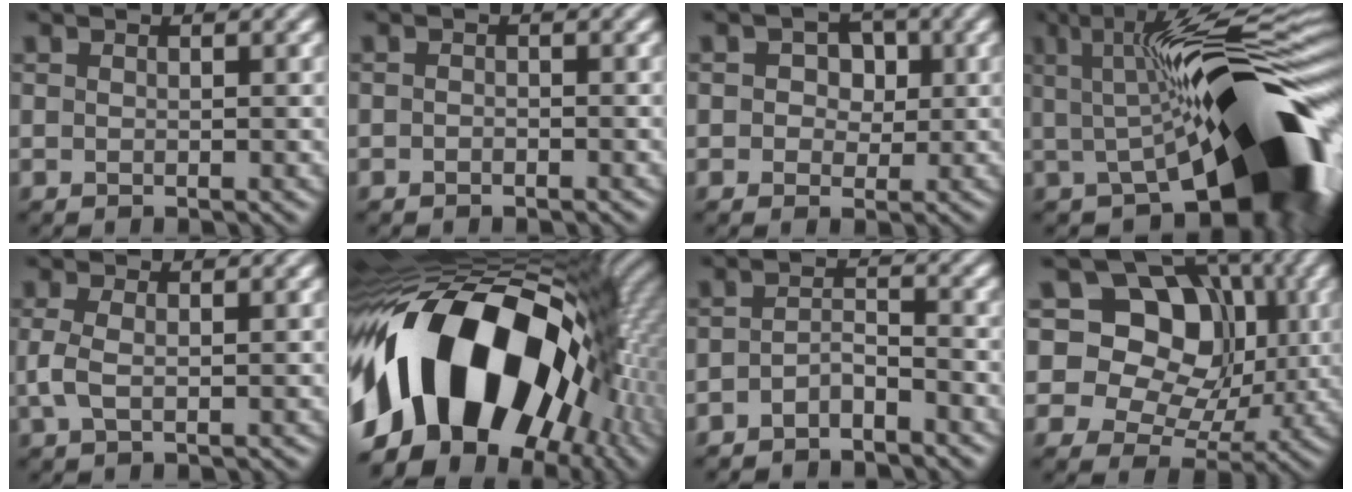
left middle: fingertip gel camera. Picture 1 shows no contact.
{"total": 0.7, "force": [-0.5, 0.4, 0.1], "torque": [-0.003, 0.002, -0.010]}
{"total": 3.0, "force": [0.8, 2.6, 1.3], "torque": [0.001, 0.015, -0.007]}
{"total": 16.8, "force": [-1.2, 6.3, 15.6], "torque": [-0.194, 0.013, -0.015]}
{"total": 2.1, "force": [-0.2, 1.1, 1.8], "torque": [-0.048, -0.004, -0.004]}
{"total": 19.1, "force": [-3.6, 11.8, 14.6], "torque": [-0.266, 0.005, -0.074]}
{"total": 2.3, "force": [-1.8, 0.9, 1.1], "torque": [-0.024, 0.008, -0.041]}
{"total": 12.3, "force": [3.3, 9.9, 6.6], "torque": [-0.100, 0.043, 0.021]}